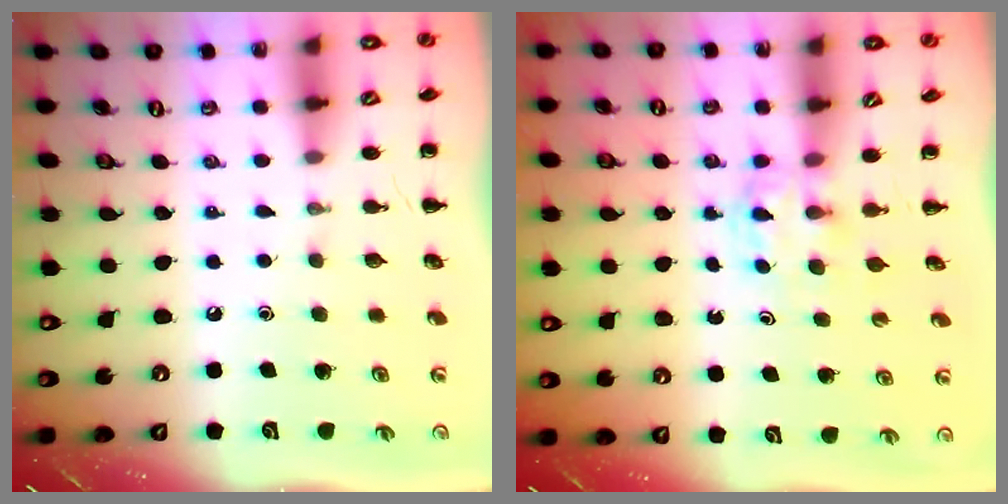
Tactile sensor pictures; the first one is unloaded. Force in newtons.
{"total": 2.6, "press": 2.4, "slide": 1.1}